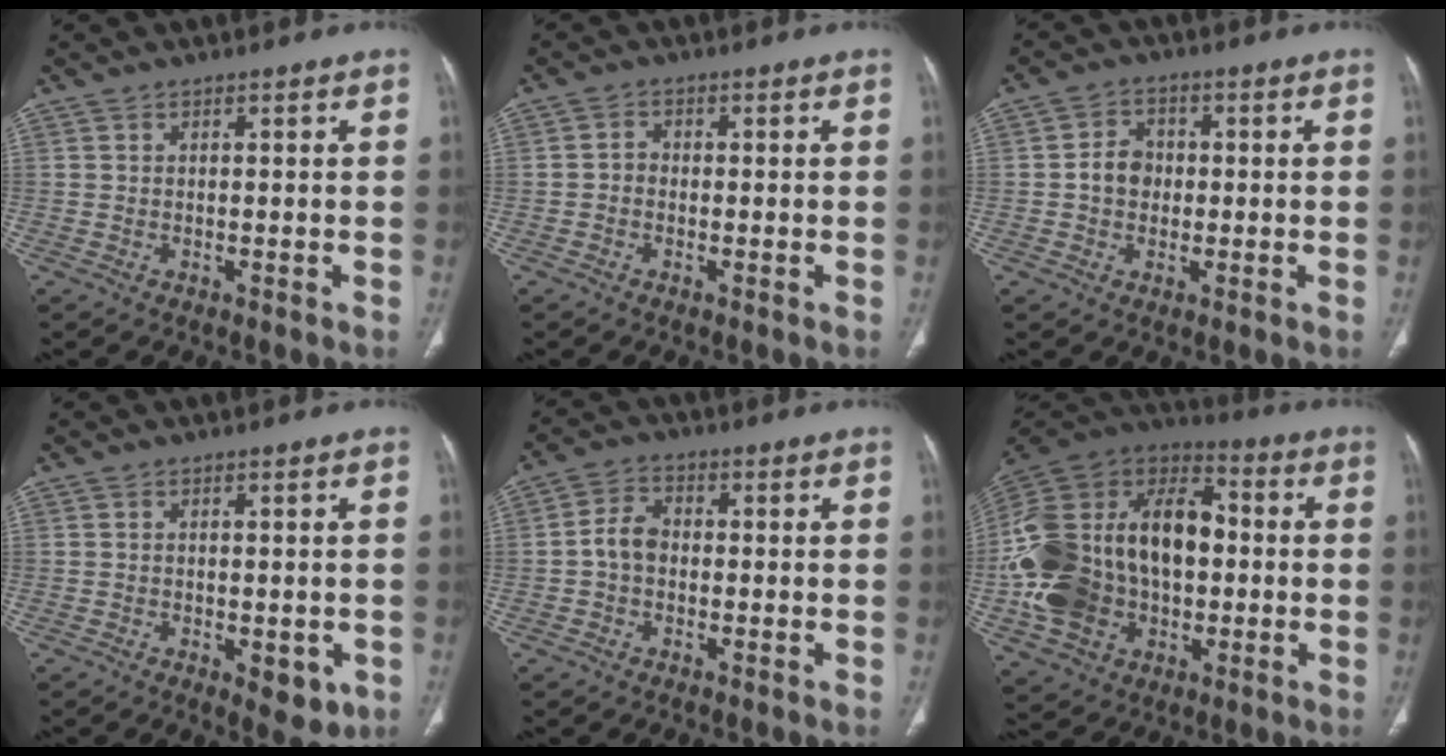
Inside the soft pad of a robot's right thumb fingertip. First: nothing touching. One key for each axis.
{"total": 1.8, "fx": -0.5, "fy": 1.5, "fz": 0.9, "tx": -0.005, "ty": 0.008, "tz": -0.015}
{"total": 4.9, "fx": -0.2, "fy": 4.1, "fz": 2.7, "tx": -0.027, "ty": 0.014, "tz": -0.010}
{"total": 5.7, "fx": -1.8, "fy": 2.8, "fz": 4.7, "tx": -0.043, "ty": -0.005, "tz": -0.014}
{"total": 3.8, "fx": -0.7, "fy": 3.0, "fz": 2.2, "tx": -0.027, "ty": 0.016, "tz": -0.021}
{"total": 31.9, "fx": -1.3, "fy": 21.8, "fz": 23.4, "tx": -0.461, "ty": 0.035, "tz": -0.013}